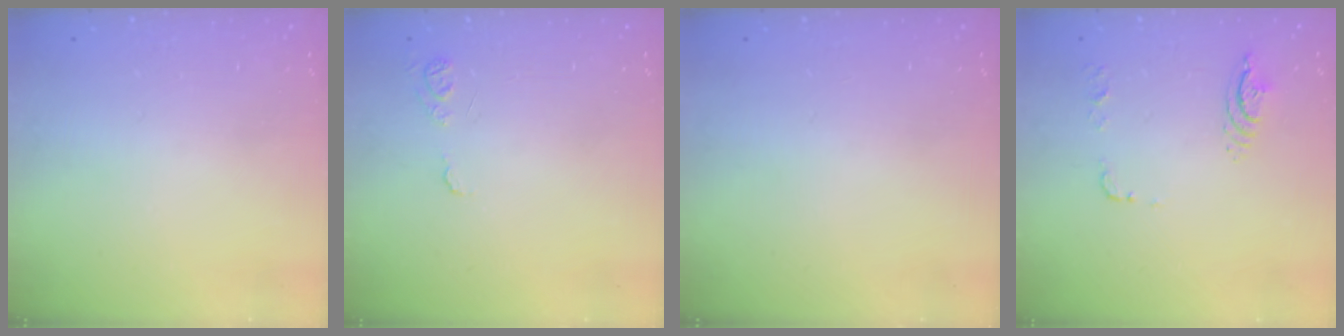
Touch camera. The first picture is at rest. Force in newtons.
{"total": 7.2, "press": 7.2, "slide": 0.7}
{"total": 0.0}
{"total": 8.3, "press": 8.3, "slide": 0.8}